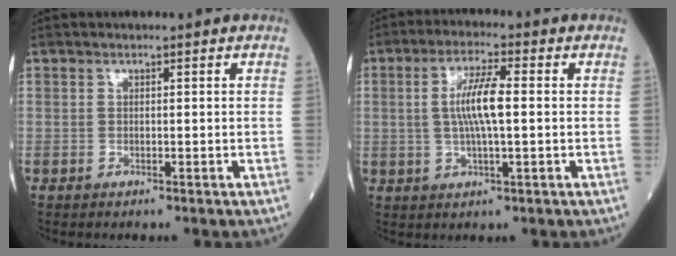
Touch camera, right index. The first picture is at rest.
{"total": 7.3, "force": [0.5, 1.1, 7.2], "torque": [-0.142, 0.006, 0.007]}